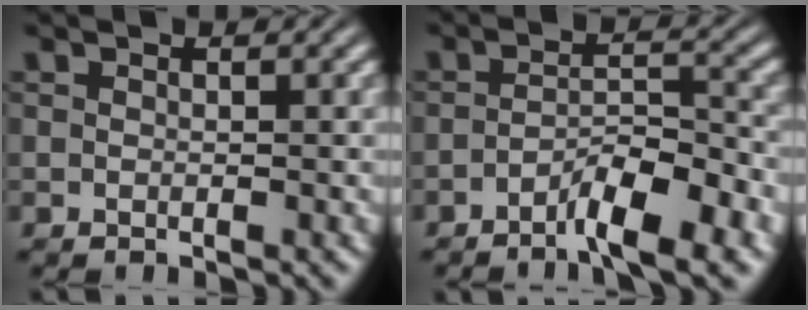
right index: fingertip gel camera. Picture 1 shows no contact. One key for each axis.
{"total": 4.4, "fx": -3.1, "fy": 0.4, "fz": 3.1, "tx": -0.033, "ty": -0.005, "tz": -0.051}